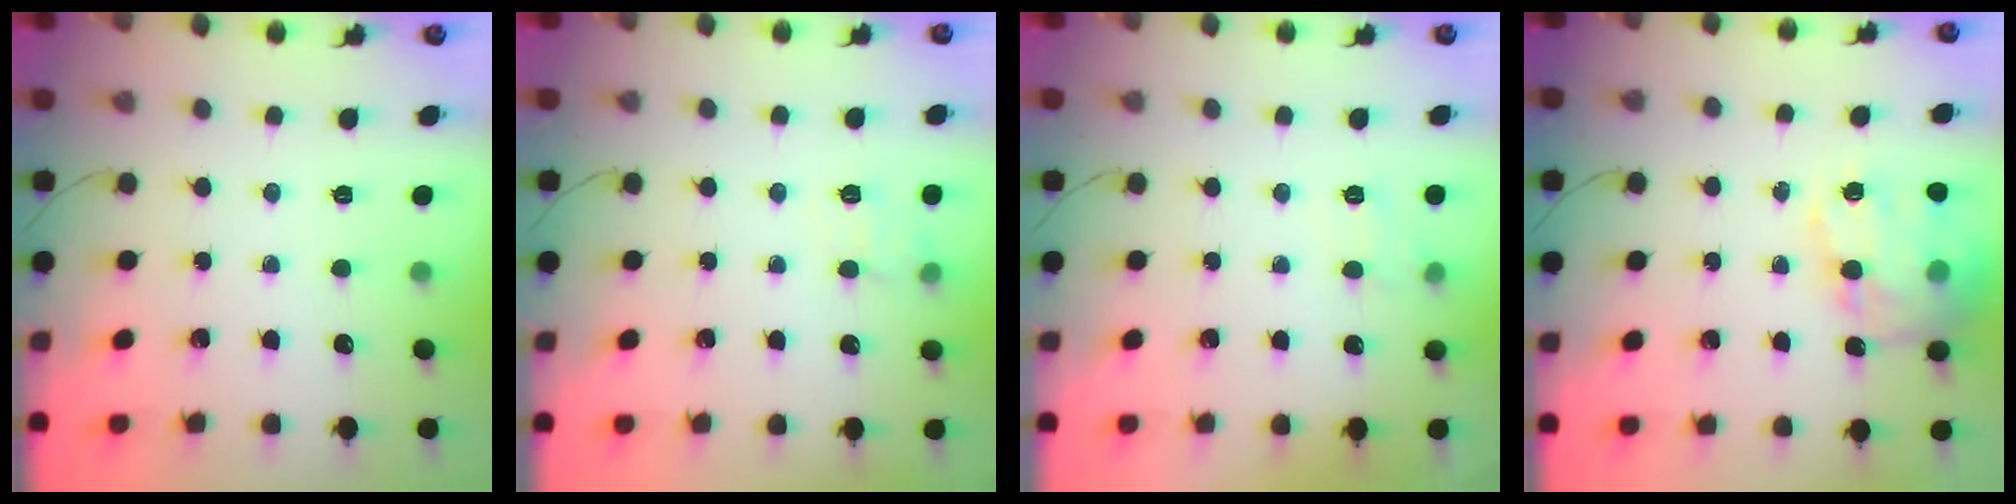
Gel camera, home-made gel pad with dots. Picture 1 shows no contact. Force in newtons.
{"total": 7.4, "press": 7.2, "slide": 1.8}
{"total": 4.6, "press": 4.2, "slide": 1.9}
{"total": 19.1, "press": 18.8, "slide": 3.2}